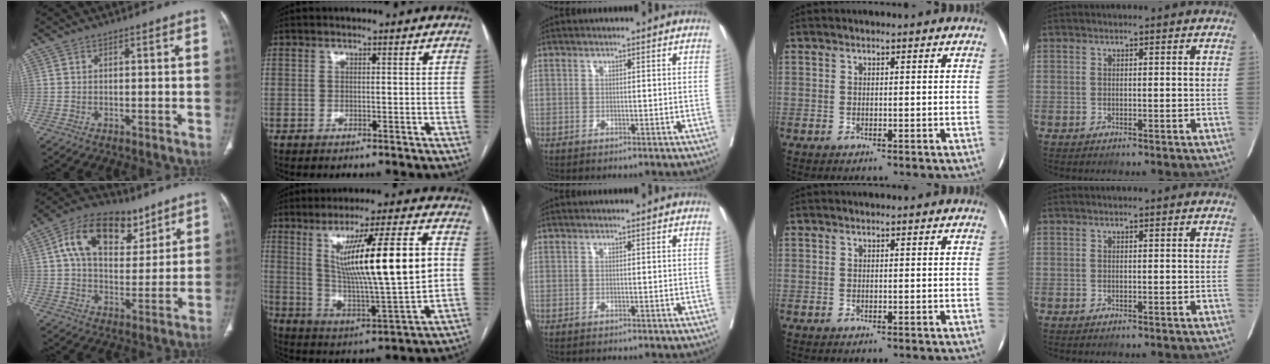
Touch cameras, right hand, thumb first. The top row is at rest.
{"thumb": {"total": 17.2, "force": [7.8, 10.7, 11.0], "torque": [-0.155, -0.006, 0.130]}, "index": {"total": 18.7, "force": [3.3, 1.2, 18.4], "torque": [-0.302, -0.003, 0.055]}}